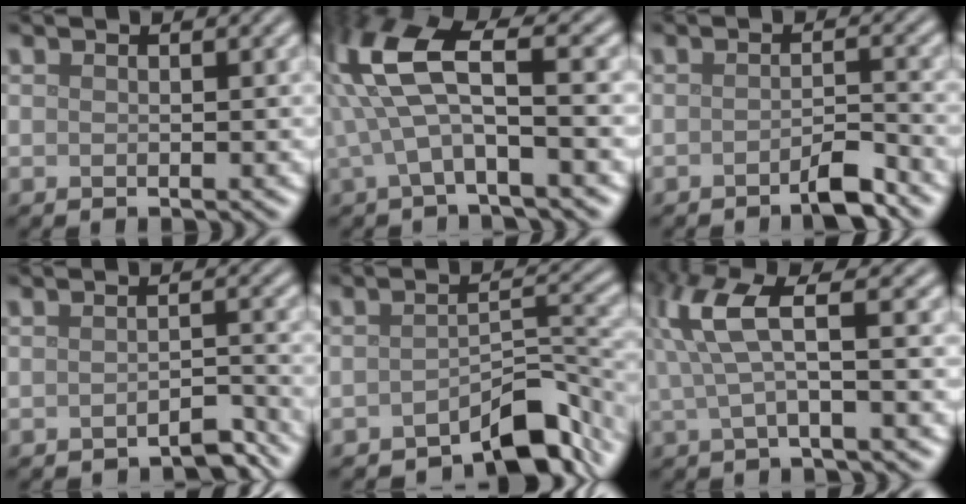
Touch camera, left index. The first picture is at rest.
{"total": 7.2, "force": [0.6, 2.3, 6.8], "torque": [-0.152, 0.017, 0.004]}
{"total": 2.5, "force": [-1.8, 0.3, 1.6], "torque": [-0.025, 0.004, -0.035]}
{"total": 2.3, "force": [-2.1, 0.3, 0.8], "torque": [-0.006, 0.005, -0.031]}
{"total": 5.6, "force": [-4.0, 1.9, 3.5], "torque": [-0.037, 0.003, -0.063]}
{"total": 5.1, "force": [1.4, 1.1, 4.8], "torque": [-0.111, 0.011, 0.024]}